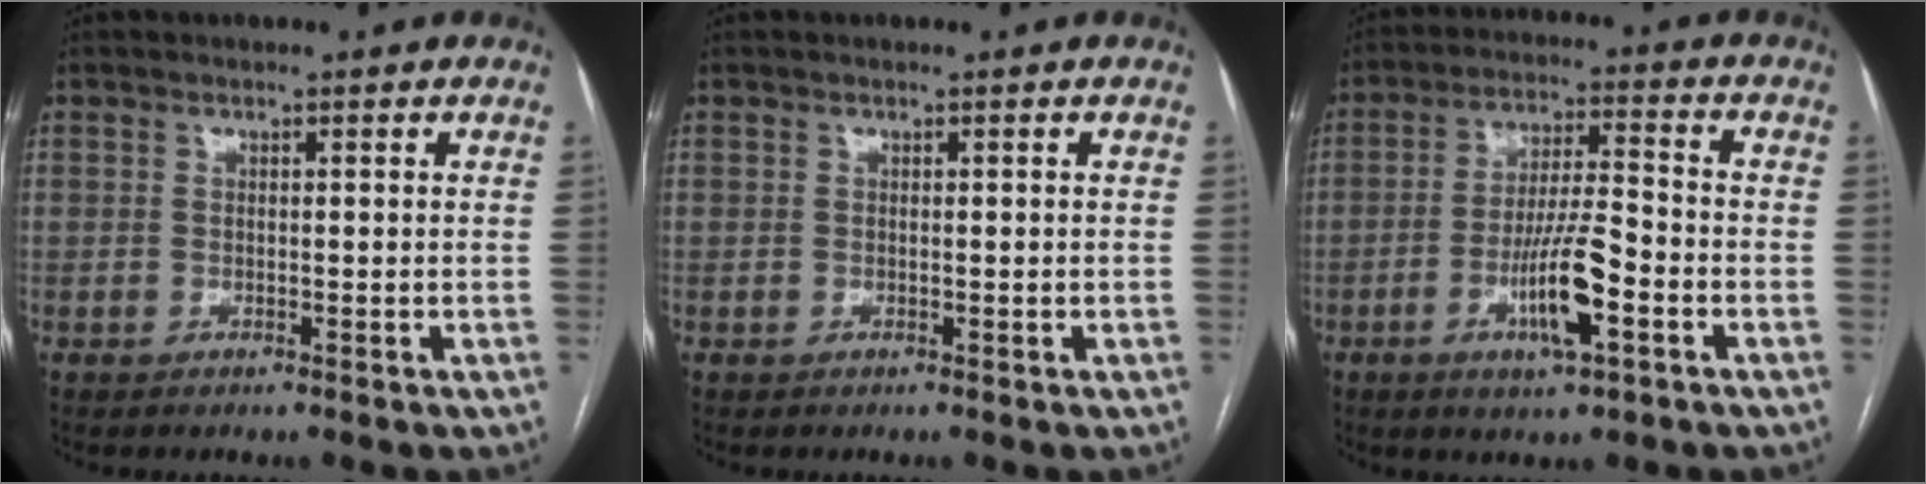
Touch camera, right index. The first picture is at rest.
{"total": 0.0}
{"total": 10.2, "force": [-3.9, 1.5, 9.3], "torque": [-0.171, -0.002, -0.068]}